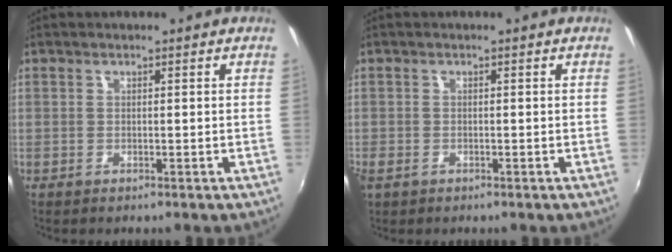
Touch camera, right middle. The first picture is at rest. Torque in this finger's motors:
{"motor_torque": [0.02, -0.08, 0.09, 0.06]}